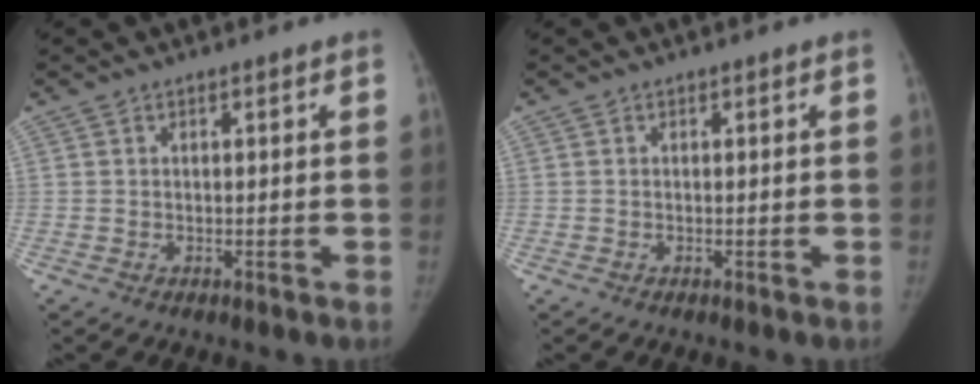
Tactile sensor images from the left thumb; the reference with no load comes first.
{"total": 0.0}